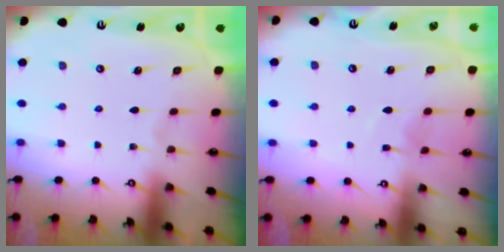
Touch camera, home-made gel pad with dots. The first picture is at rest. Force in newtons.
{"total": 6.0, "press": 6.0, "slide": 0.6}